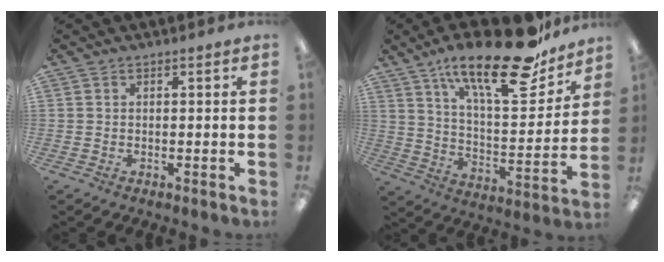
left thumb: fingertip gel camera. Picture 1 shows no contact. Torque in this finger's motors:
{"motor_torque": [0.35, 0.50, 1.56, -1.21, 0.38]}